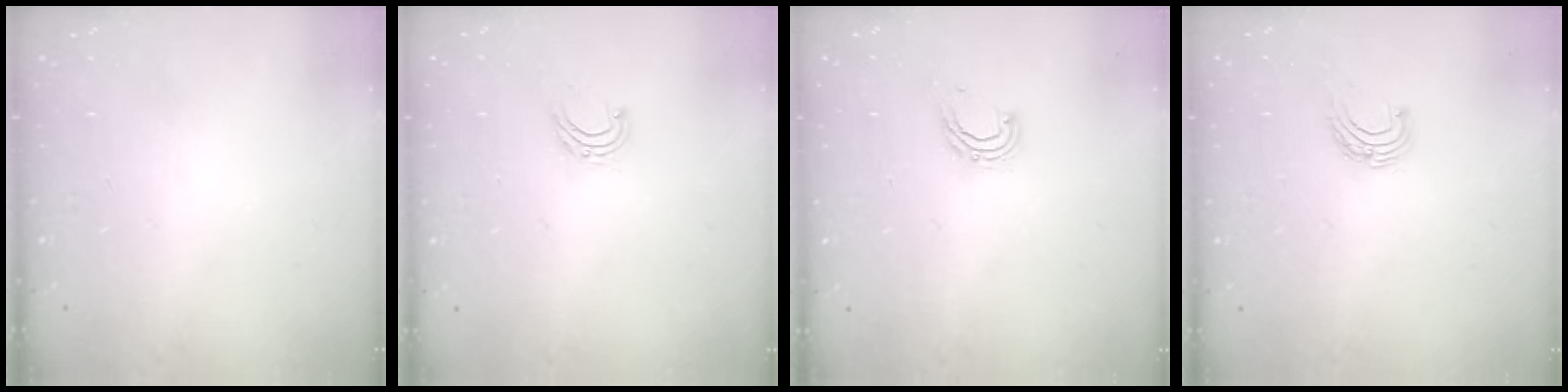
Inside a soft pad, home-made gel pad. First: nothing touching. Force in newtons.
{"total": 5.9, "press": 5.9, "slide": 0.5}
{"total": 5.6, "press": 5.6, "slide": 1.0}
{"total": 5.2, "press": 5.2, "slide": 0.5}